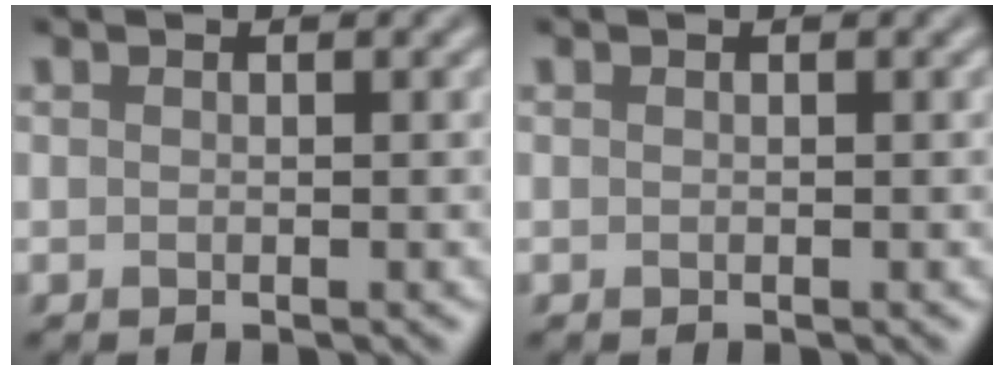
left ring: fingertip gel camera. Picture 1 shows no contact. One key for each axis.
{"total": 0.0}